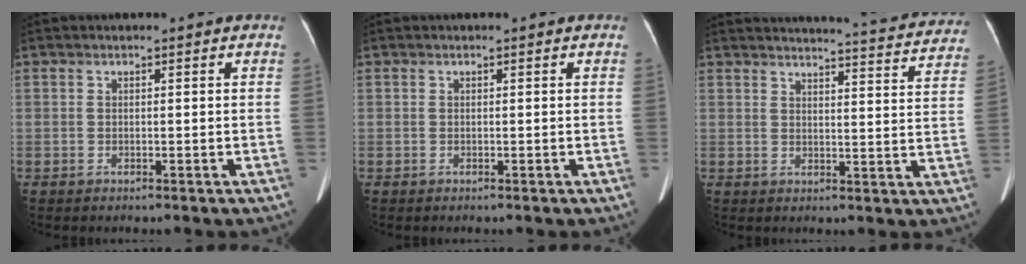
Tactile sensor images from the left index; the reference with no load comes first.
{"total": 0.0}
{"total": 21.0, "force": [20.2, 1.6, 5.2], "torque": [-0.062, -0.060, 0.224]}